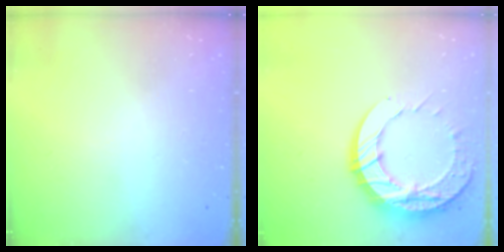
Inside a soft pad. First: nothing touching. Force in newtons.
{"total": 16.1, "press": 16.1, "slide": 1.3}